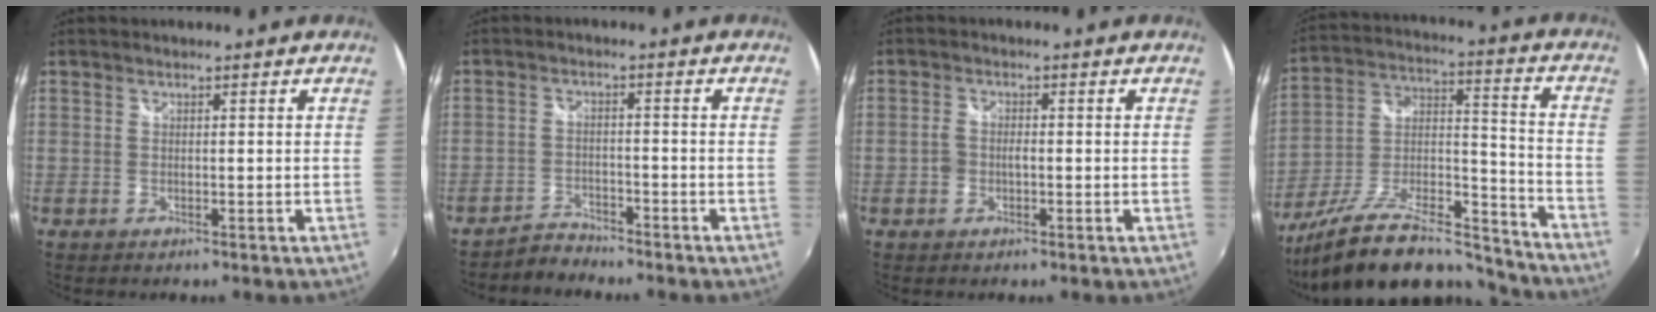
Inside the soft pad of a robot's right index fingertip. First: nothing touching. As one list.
[{"total": 3.6, "force": [-3.6, 0.8, 0.1], "torque": [-0.013, 0.005, -0.067]}, {"total": 2.2, "force": [-0.8, 1.5, 1.4], "torque": [-0.030, 0.002, -0.017]}, {"total": 23.5, "force": [-18.4, 7.9, 12.2], "torque": [-0.227, -0.001, -0.295]}]